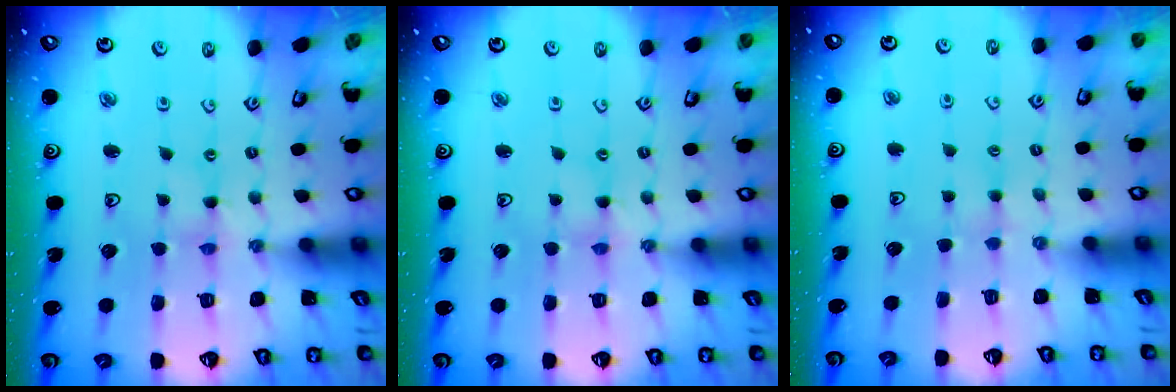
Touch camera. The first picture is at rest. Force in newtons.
{"total": 0.0}
{"total": 2.0, "press": 1.9, "slide": 0.4}